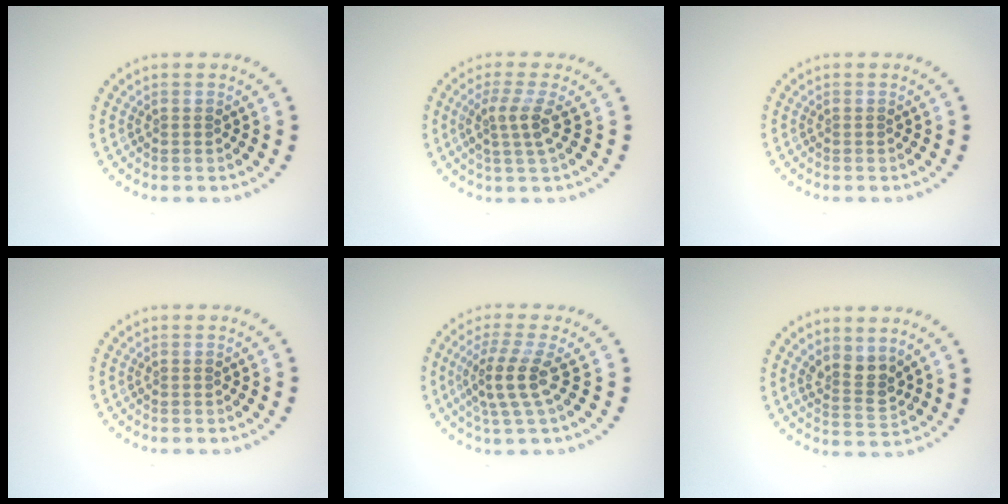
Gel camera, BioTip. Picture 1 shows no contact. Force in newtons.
{"total": 2.7, "press": 1.9, "slide": 1.8}
{"total": 0.0}
{"total": 0.0}
{"total": 3.5, "press": 2.7, "slide": 2.2}
{"total": 2.7, "press": 2.3, "slide": 1.4}